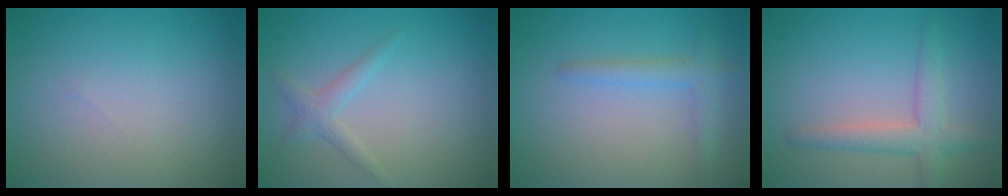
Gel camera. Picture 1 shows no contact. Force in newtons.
{"total": 1.6, "press": 1.6, "slide": 0.1}
{"total": 2.1, "press": 2.1, "slide": 0.1}
{"total": 3.2, "press": 3.2, "slide": 0.2}